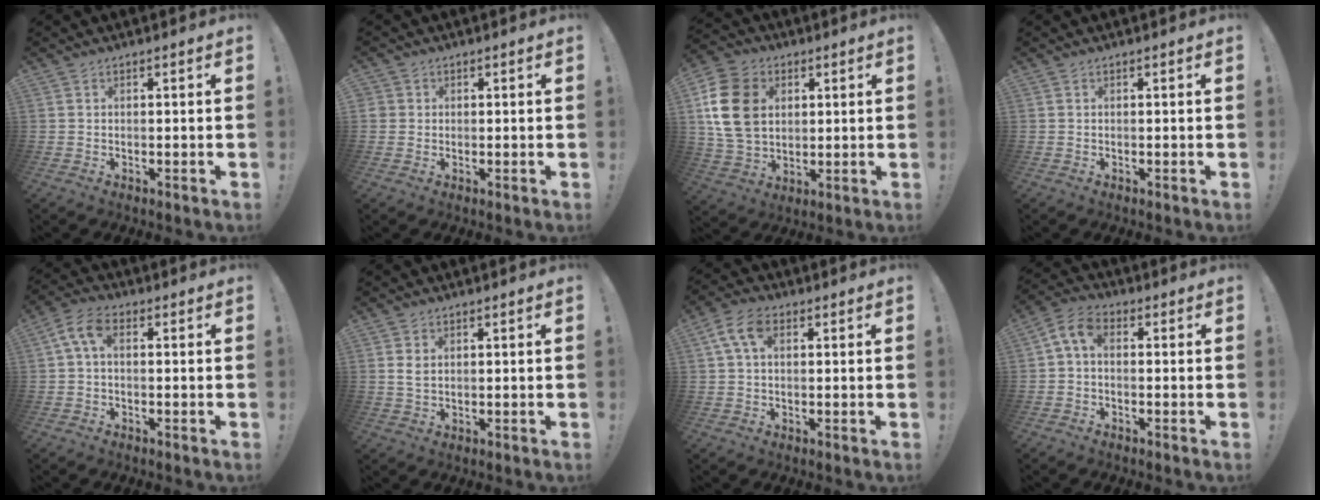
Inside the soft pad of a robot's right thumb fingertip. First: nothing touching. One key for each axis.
{"total": 1.8, "fx": 0.2, "fy": 1.7, "fz": 0.3, "tx": -0.009, "ty": 0.004, "tz": 0.005}
{"total": 16.9, "fx": 3.9, "fy": 12.9, "fz": 10.2, "tx": -0.182, "ty": -0.006, "tz": 0.080}
{"total": 0.0}
{"total": 6.0, "fx": 1.0, "fy": 3.1, "fz": 5.0, "tx": -0.106, "ty": 0.008, "tz": 0.023}
{"total": 2.6, "fx": 1.0, "fy": 1.6, "fz": 1.8, "tx": -0.024, "ty": -0.003, "tz": 0.018}
{"total": 7.4, "fx": 2.2, "fy": 4.5, "fz": 5.5, "tx": -0.111, "ty": 0.010, "tz": 0.044}
{"total": 5.8, "fx": 0.5, "fy": 3.5, "fz": 4.7, "tx": -0.106, "ty": 0.003, "tz": 0.014}